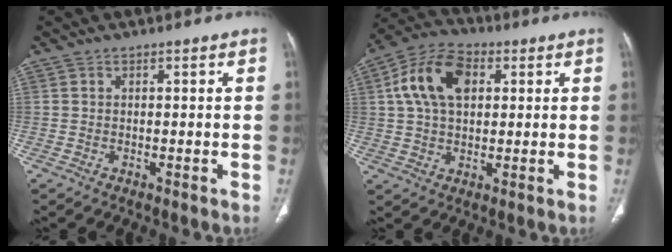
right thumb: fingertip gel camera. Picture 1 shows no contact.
{"total": 12.5, "force": [3.3, 8.0, 9.1], "torque": [-0.160, 0.015, 0.052]}